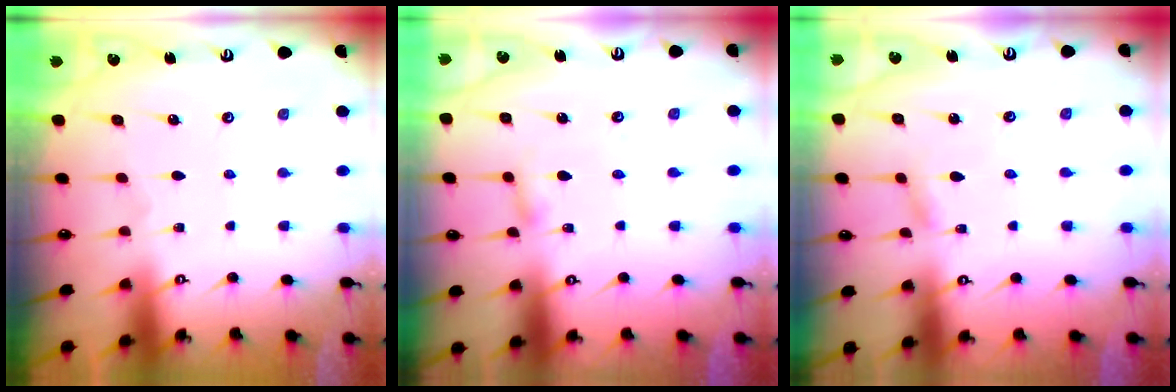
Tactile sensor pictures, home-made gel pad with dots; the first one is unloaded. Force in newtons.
{"total": 2.7, "press": 2.7, "slide": 0.3}
{"total": 2.1, "press": 2.1, "slide": 0.1}